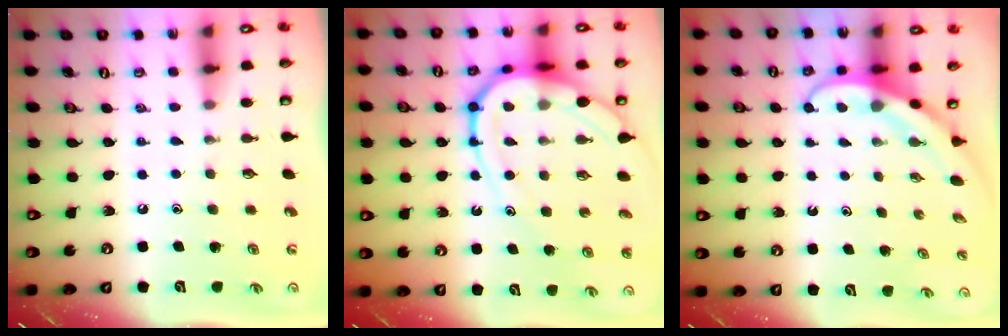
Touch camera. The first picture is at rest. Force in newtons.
{"total": 14.3, "press": 14.2, "slide": 1.4}
{"total": 3.8, "press": 3.8, "slide": 0.3}